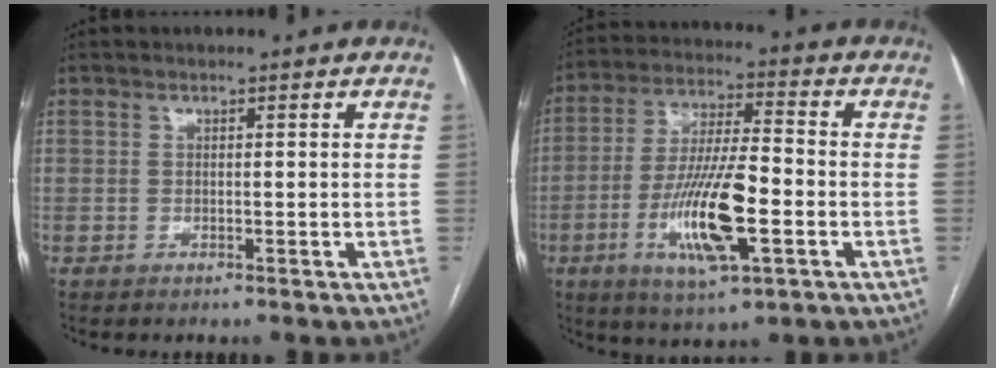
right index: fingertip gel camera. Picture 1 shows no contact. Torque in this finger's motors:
{"motor_torque": [1.32, 0.25, 0.41, 0.10]}